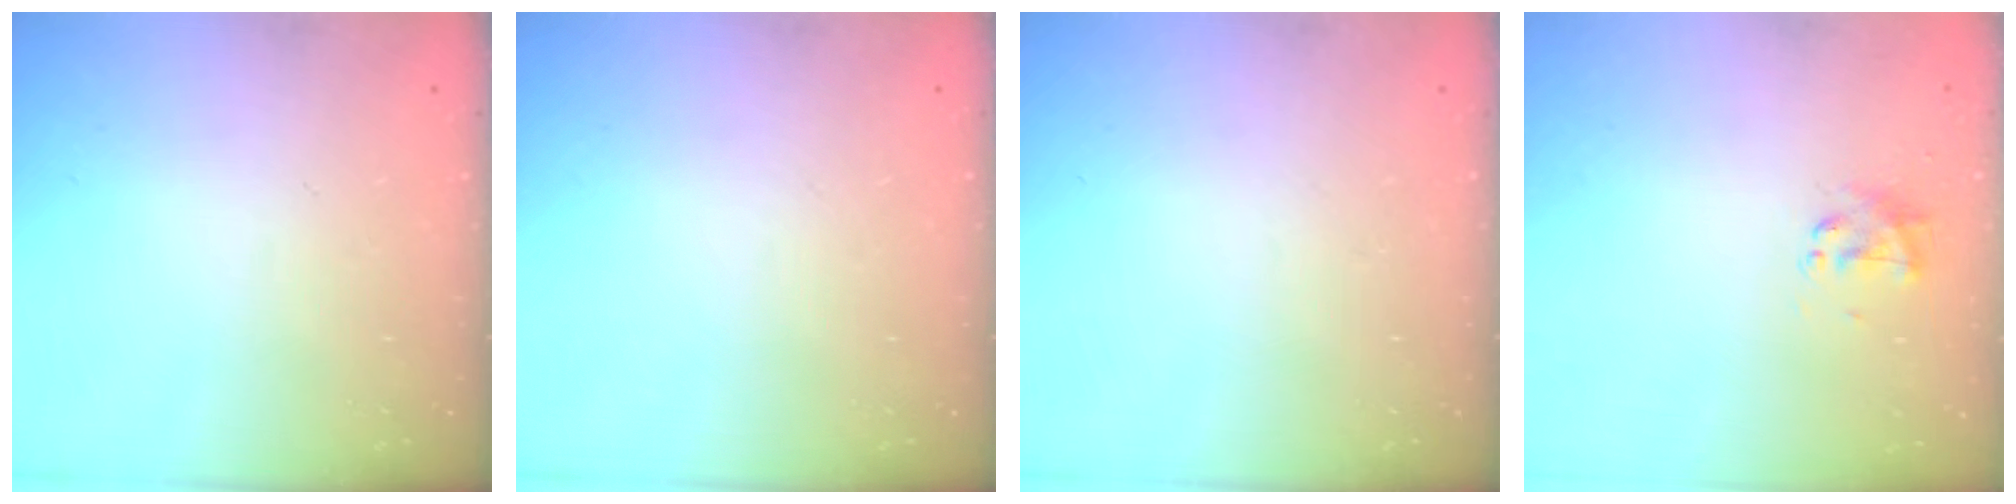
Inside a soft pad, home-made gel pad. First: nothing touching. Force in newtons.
{"total": 0.0}
{"total": 0.0}
{"total": 2.3, "press": 2.2, "slide": 0.7}